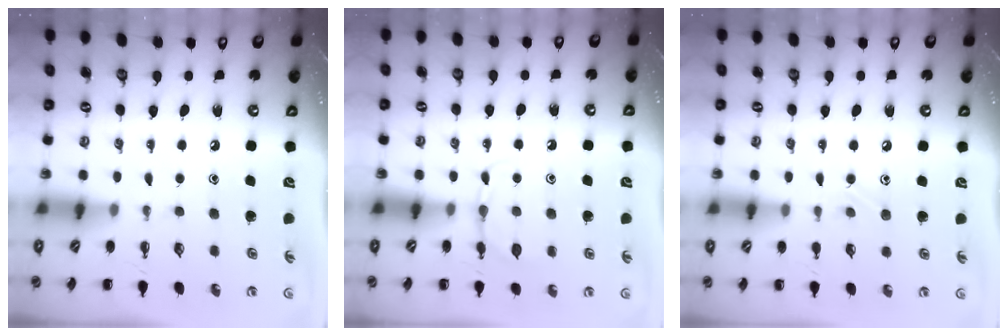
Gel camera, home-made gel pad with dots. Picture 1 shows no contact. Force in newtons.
{"total": 4.7, "press": 4.5, "slide": 1.4}
{"total": 6.6, "press": 6.3, "slide": 1.9}